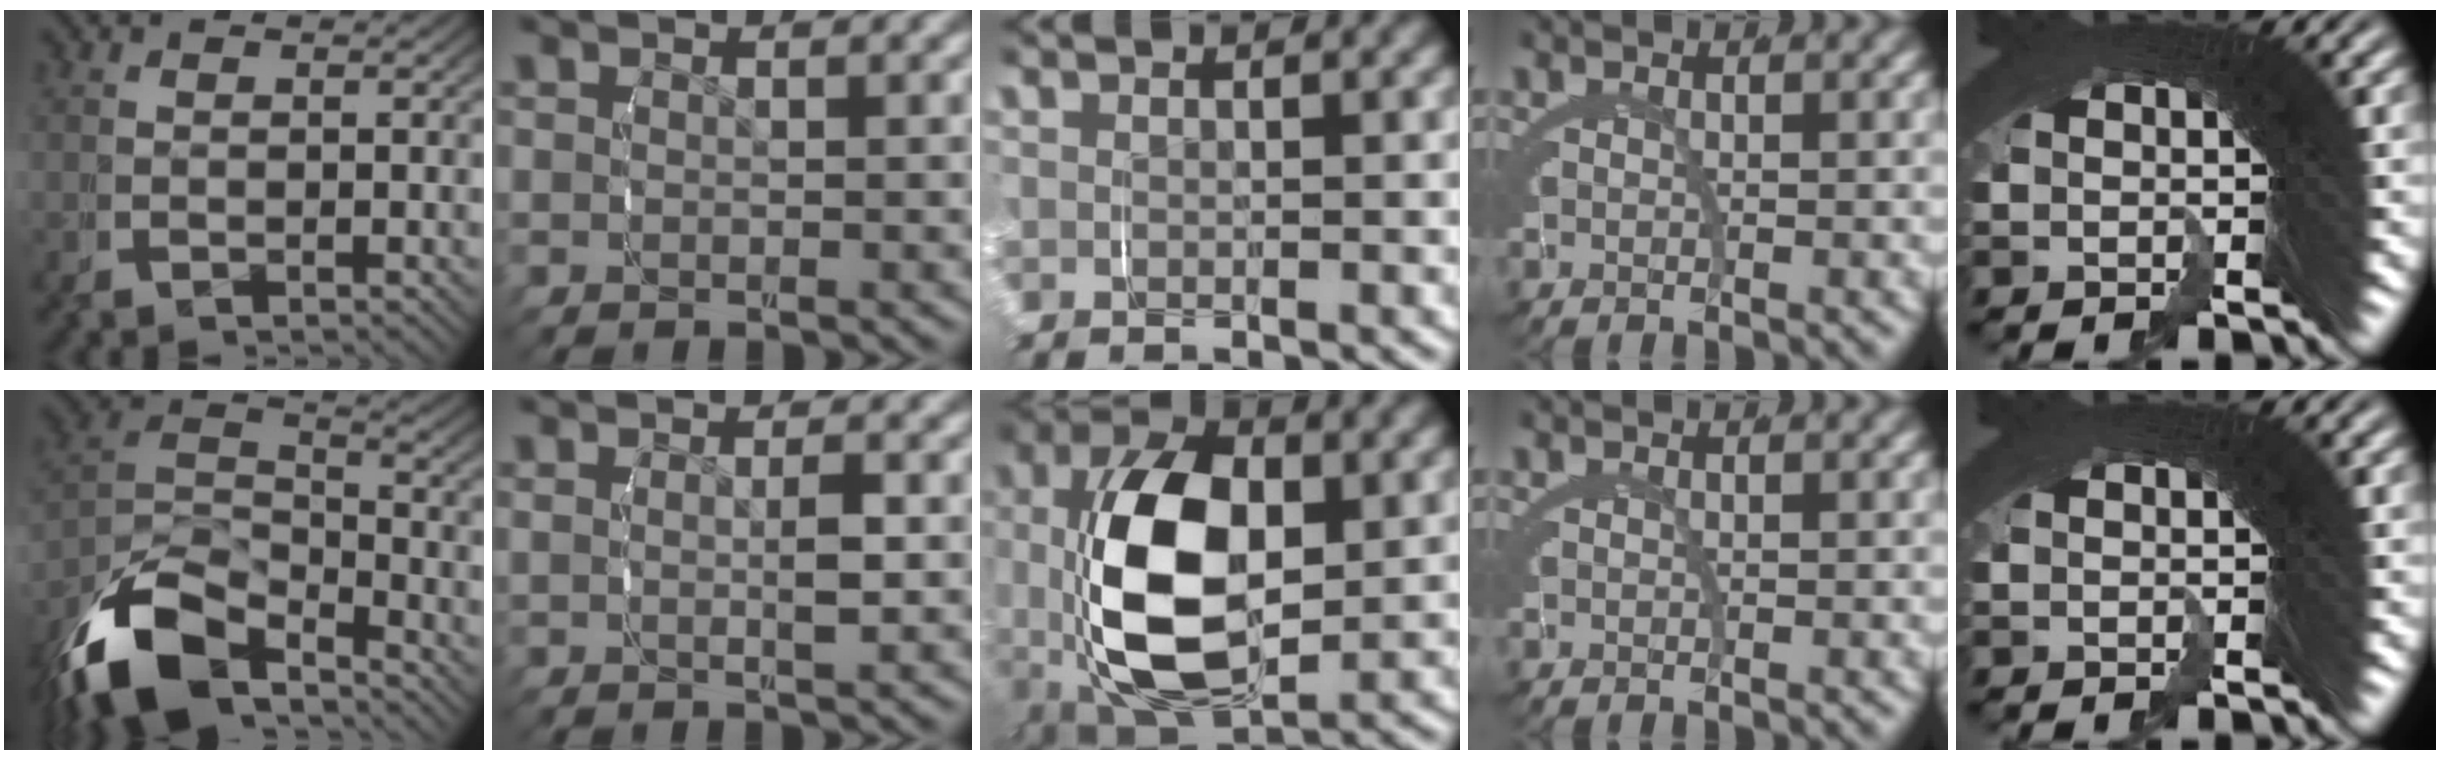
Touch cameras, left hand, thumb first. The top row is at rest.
{"thumb": {"total": 10.4, "force": [-5.3, 6.5, 6.2], "torque": [-0.139, -0.036, -0.077]}, "index": {"total": 1.7, "force": [0.4, 0.2, 1.6], "torque": [-0.022, 0.005, 0.005]}, "middle": {"total": 11.8, "force": [-0.3, 7.0, 9.5], "torque": [-0.208, -0.031, 0.008]}}